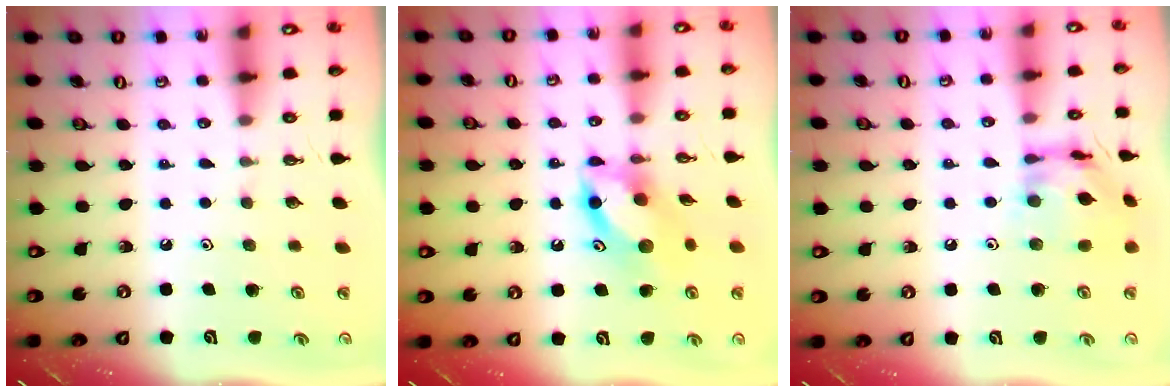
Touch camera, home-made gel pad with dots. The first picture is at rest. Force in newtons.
{"total": 11.6, "press": 11.4, "slide": 1.7}
{"total": 13.5, "press": 13.4, "slide": 1.1}